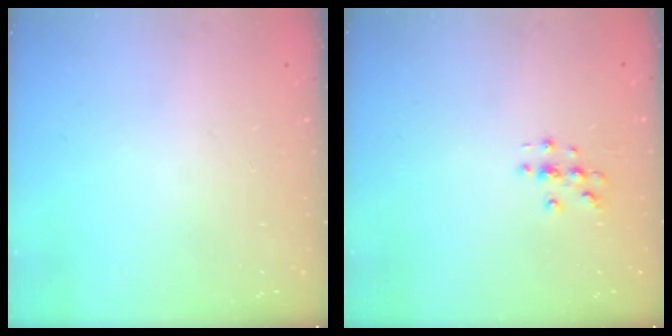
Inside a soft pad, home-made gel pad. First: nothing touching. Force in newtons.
{"total": 3.0, "press": 3.0, "slide": 0.3}